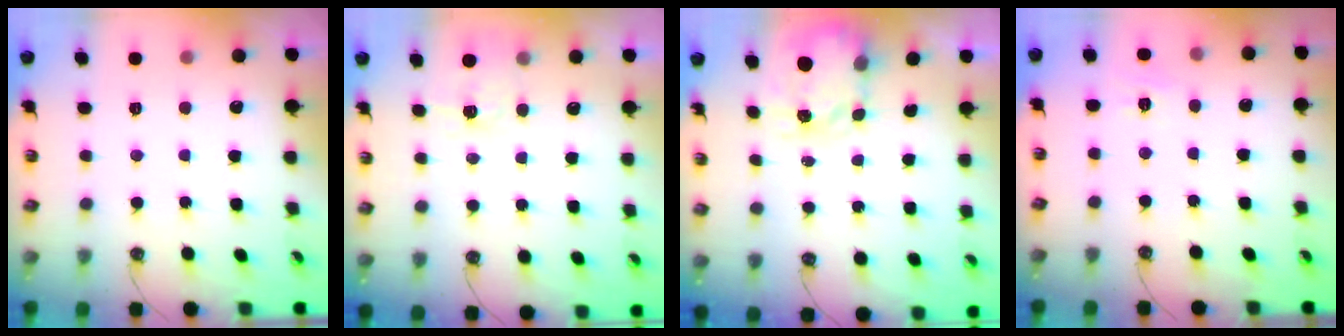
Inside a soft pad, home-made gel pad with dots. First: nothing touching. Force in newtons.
{"total": 4.1, "press": 4.0, "slide": 0.6}
{"total": 3.7, "press": 3.6, "slide": 0.5}
{"total": 3.0, "press": 3.0, "slide": 0.1}